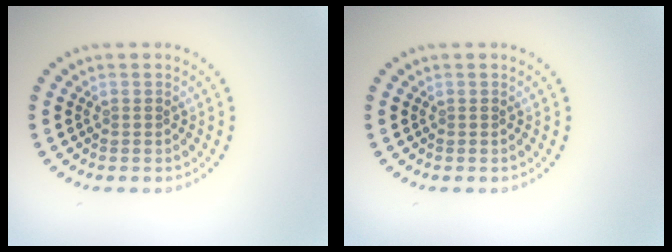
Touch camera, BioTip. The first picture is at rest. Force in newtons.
{"total": 0.0}